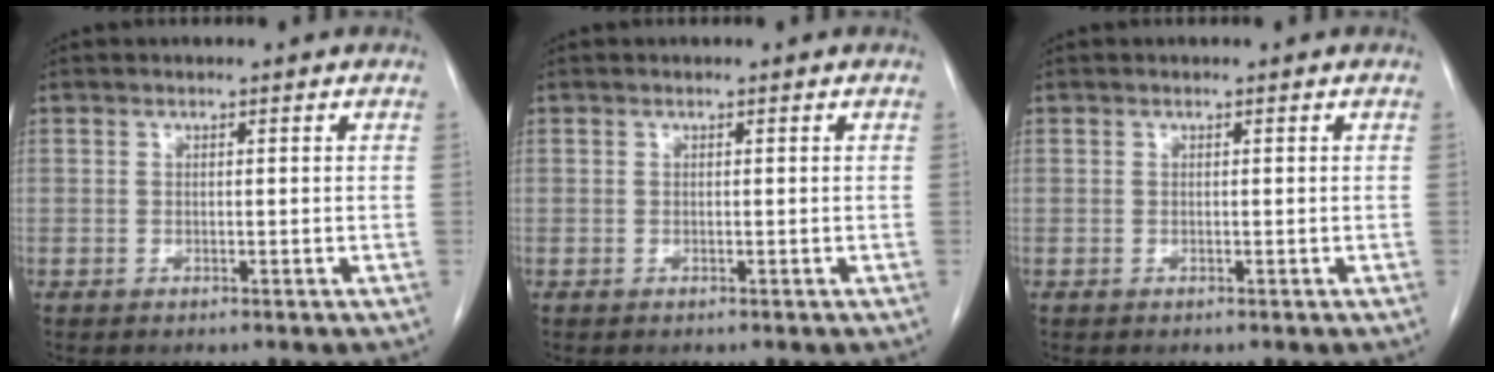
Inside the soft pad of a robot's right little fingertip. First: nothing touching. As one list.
[{"total": 0.0}, {"total": 0.0}]